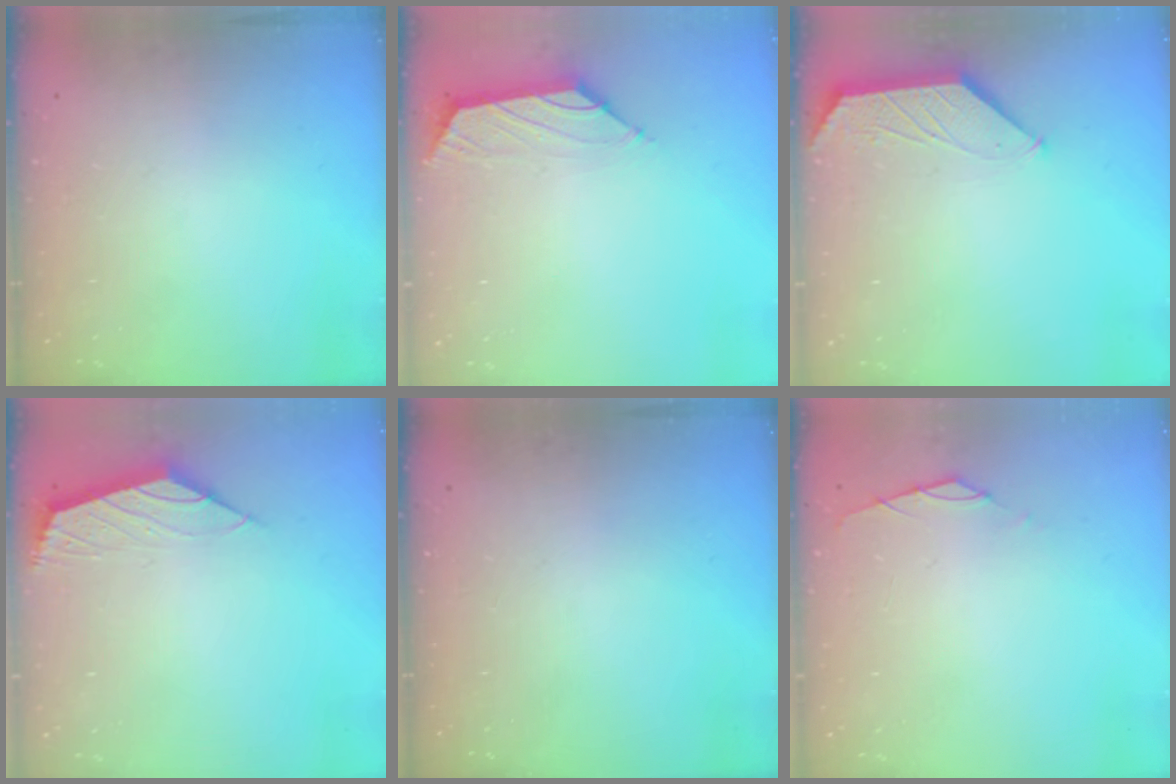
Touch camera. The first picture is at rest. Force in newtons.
{"total": 1.6, "press": 1.5, "slide": 0.6}
{"total": 0.8, "press": 0.8, "slide": 0.2}
{"total": 2.4, "press": 2.3, "slide": 0.6}
{"total": 0.0}
{"total": 0.7, "press": 0.6, "slide": 0.4}